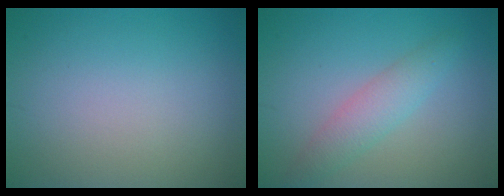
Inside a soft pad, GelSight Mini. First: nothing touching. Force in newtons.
{"total": 2.8, "press": 2.8, "slide": 0.1}